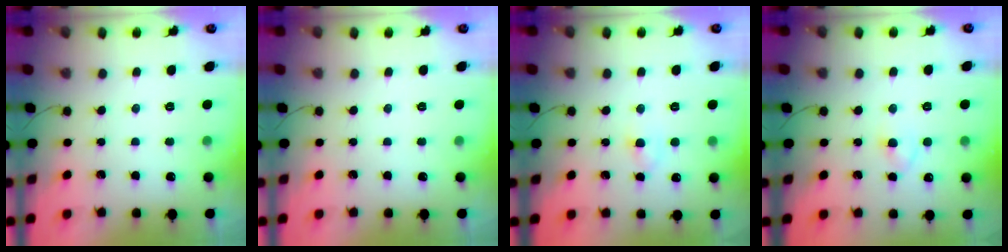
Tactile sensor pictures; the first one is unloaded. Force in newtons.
{"total": 0.0}
{"total": 3.2, "press": 3.0, "slide": 1.2}
{"total": 2.3, "press": 2.1, "slide": 1.0}